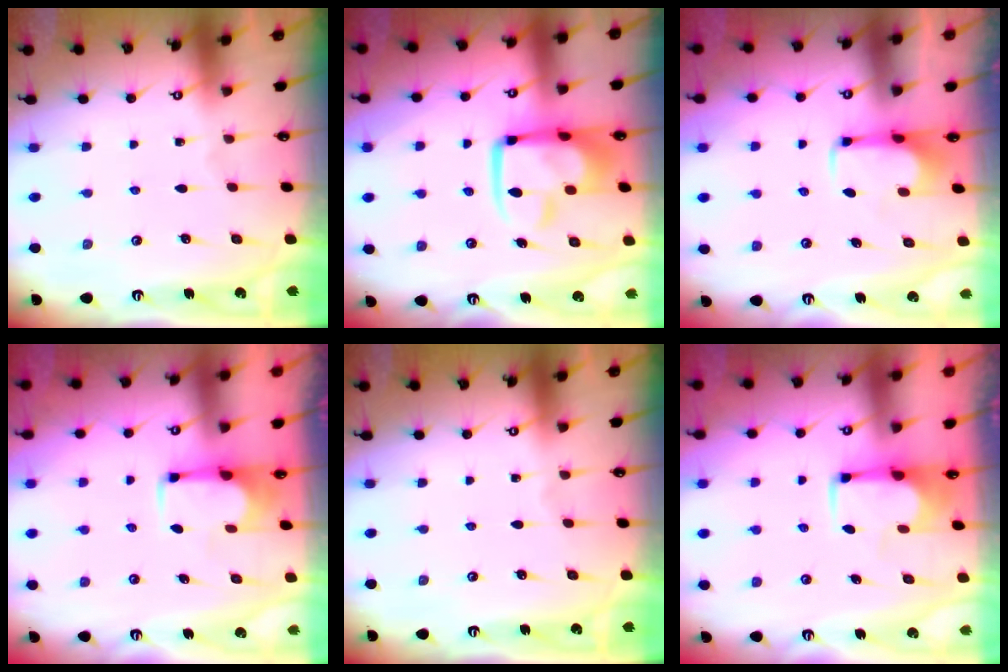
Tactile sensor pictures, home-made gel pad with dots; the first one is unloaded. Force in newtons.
{"total": 12.2, "press": 12.1, "slide": 1.5}
{"total": 2.0, "press": 1.9, "slide": 0.4}
{"total": 1.7, "press": 1.5, "slide": 0.9}
{"total": 0.0}
{"total": 1.9, "press": 1.6, "slide": 1.0}